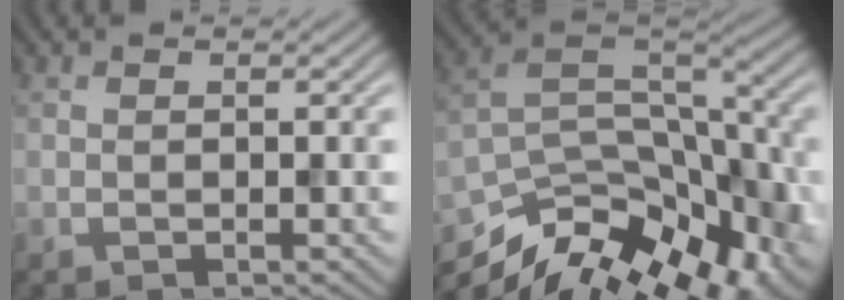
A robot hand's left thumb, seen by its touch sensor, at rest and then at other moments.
{"total": 16.0, "force": [-10.3, 7.5, 9.6], "torque": [-0.206, -0.029, -0.151]}